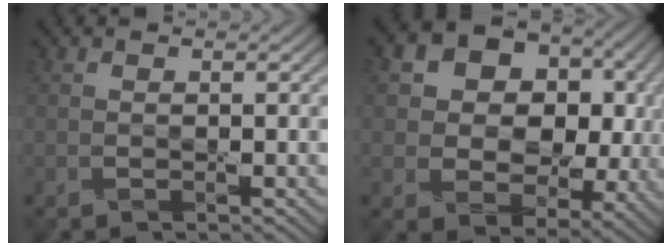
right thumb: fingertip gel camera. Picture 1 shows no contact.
{"total": 16.4, "force": [4.1, 12.8, 9.5], "torque": [-0.198, 0.025, 0.094]}